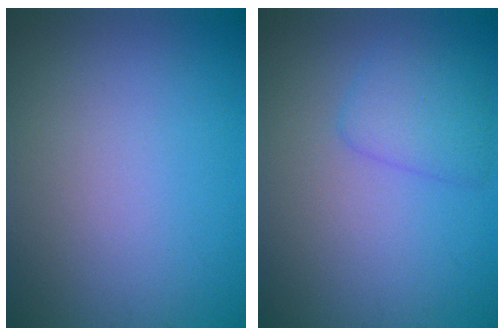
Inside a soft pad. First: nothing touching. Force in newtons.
{"total": 2.6, "press": 2.6, "slide": 0.0}